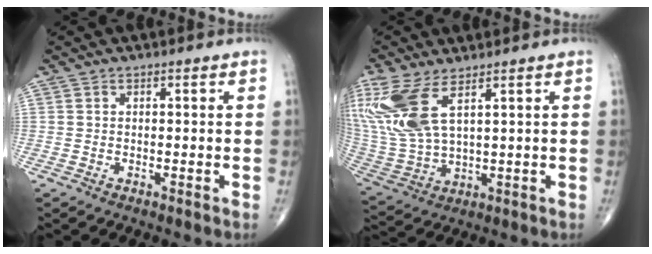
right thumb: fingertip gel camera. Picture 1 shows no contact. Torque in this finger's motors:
{"motor_torque": [-0.15, 0.81, 1.05, 1.00, 0.46]}